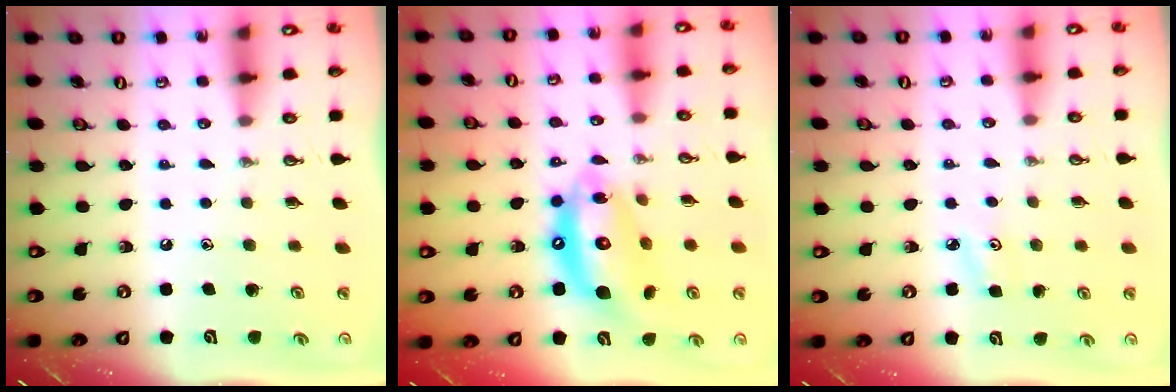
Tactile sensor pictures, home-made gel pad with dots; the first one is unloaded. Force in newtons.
{"total": 14.7, "press": 14.6, "slide": 1.7}
{"total": 3.7, "press": 3.7, "slide": 0.4}